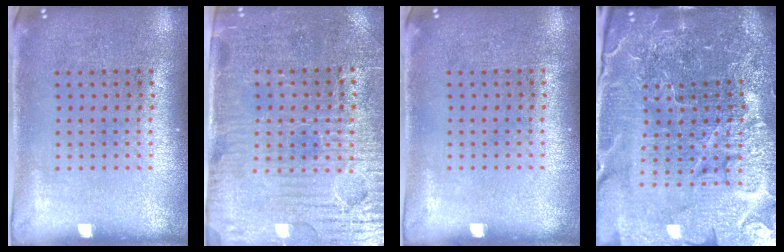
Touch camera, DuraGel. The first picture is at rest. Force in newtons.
{"total": 3.8, "press": 3.6, "slide": 1.3}
{"total": 0.0}
{"total": 6.7, "press": 5.8, "slide": 3.2}